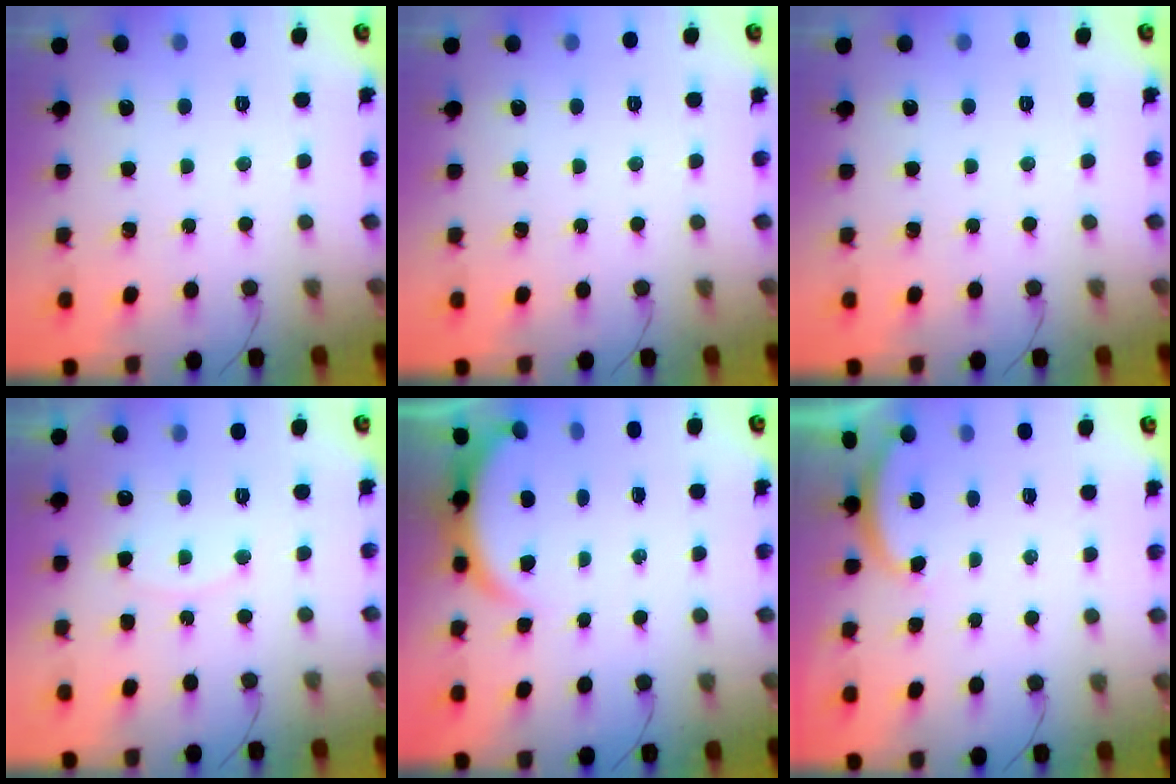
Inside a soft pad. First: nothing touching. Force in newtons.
{"total": 0.0}
{"total": 0.0}
{"total": 6.0, "press": 6.0, "slide": 0.4}
{"total": 3.6, "press": 3.6, "slide": 0.6}
{"total": 2.9, "press": 2.8, "slide": 0.6}